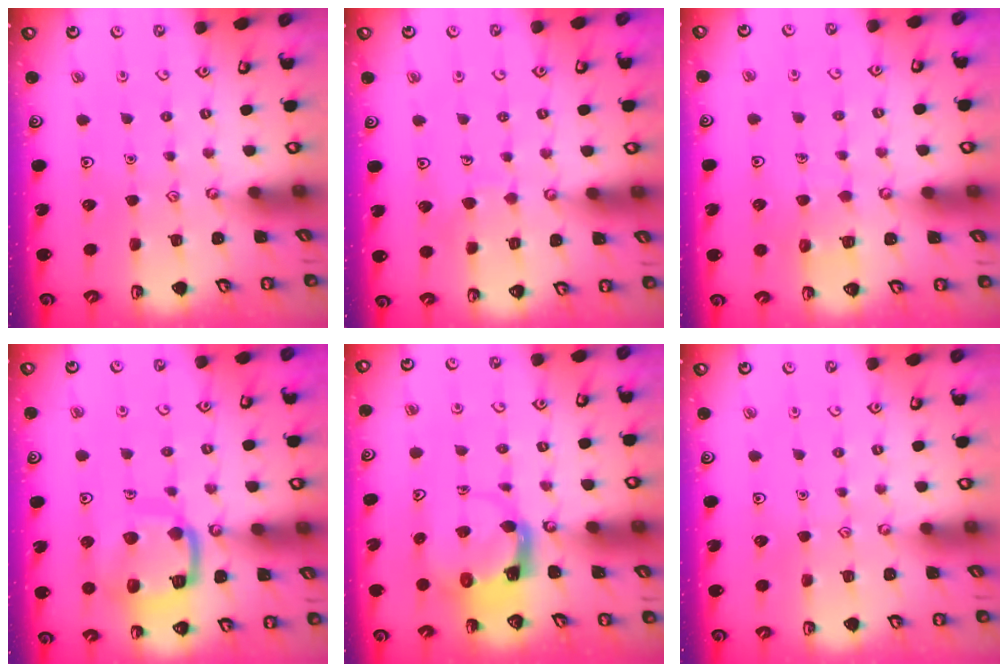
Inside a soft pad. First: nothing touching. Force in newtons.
{"total": 4.1, "press": 4.1, "slide": 0.3}
{"total": 3.7, "press": 3.7, "slide": 0.2}
{"total": 14.1, "press": 14.0, "slide": 1.7}
{"total": 3.7, "press": 3.7, "slide": 0.7}
{"total": 0.0}